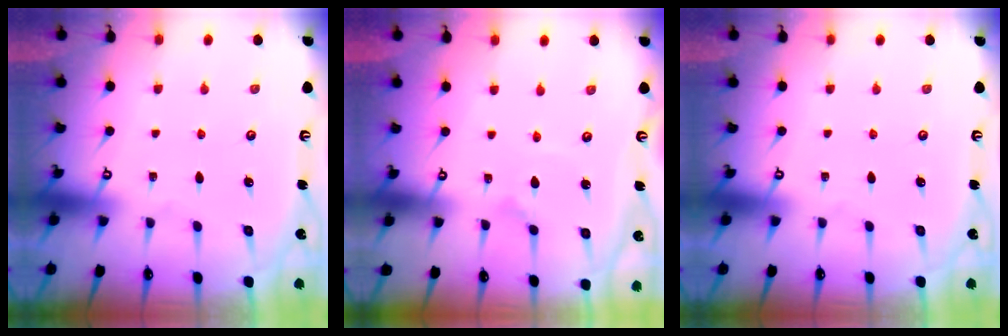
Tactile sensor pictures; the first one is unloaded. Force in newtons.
{"total": 0.7, "press": 0.7, "slide": 0.1}
{"total": 0.0}